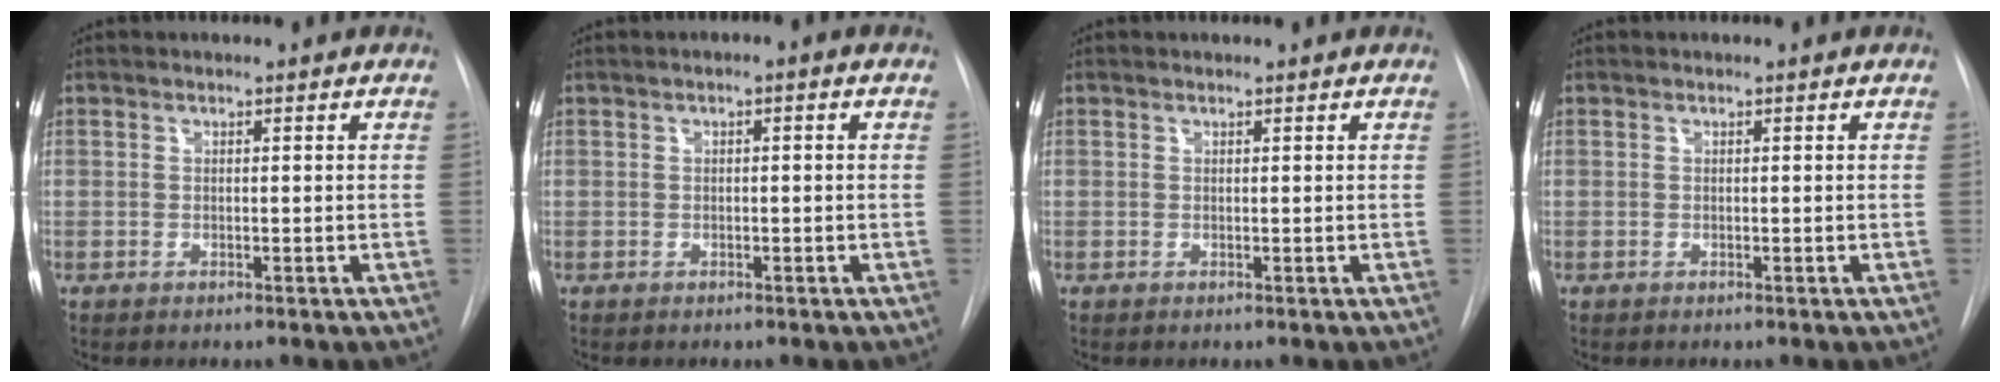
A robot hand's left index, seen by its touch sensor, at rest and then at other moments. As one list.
[{"total": 1.1, "force": [0.2, 0.2, 1.0], "torque": [-0.013, 0.004, 0.001]}, {"total": 1.2, "force": [1.2, 0.0, 0.4], "torque": [-0.006, 0.015, 0.018]}, {"total": 0.0}]